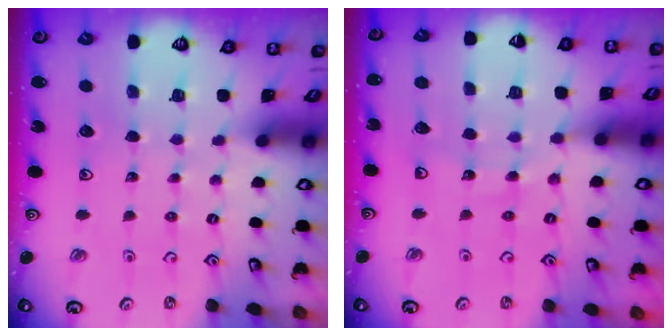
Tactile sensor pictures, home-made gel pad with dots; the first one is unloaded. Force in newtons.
{"total": 9.2, "press": 9.1, "slide": 1.1}